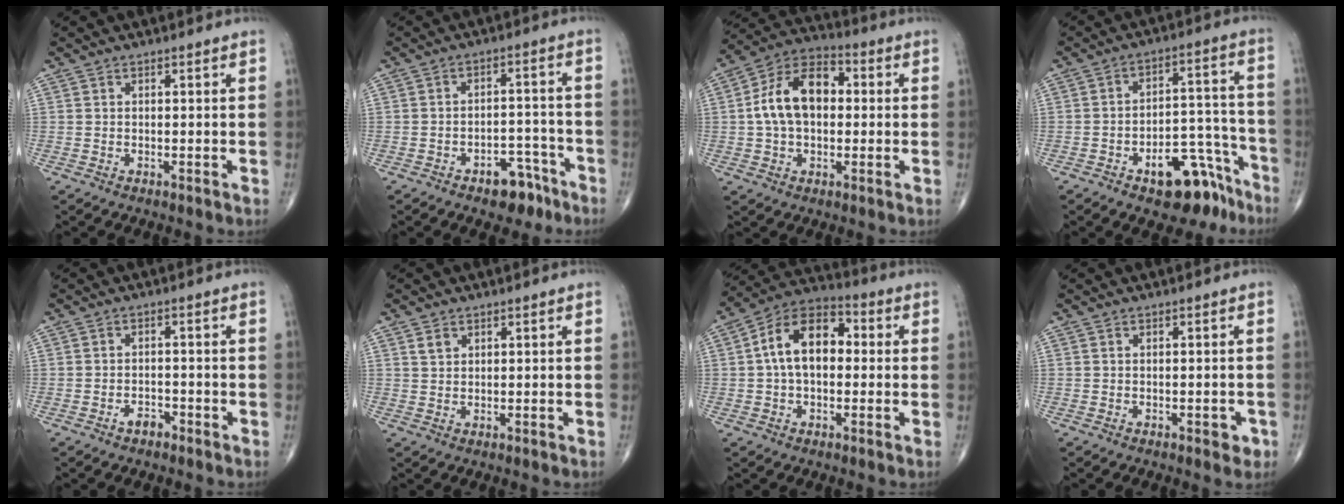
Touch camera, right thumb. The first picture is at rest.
{"total": 7.0, "force": [-4.6, 3.9, 3.6], "torque": [-0.021, 0.042, -0.065]}
{"total": 13.8, "force": [1.1, 8.9, 10.5], "torque": [-0.176, 0.032, 0.008]}
{"total": 13.6, "force": [-8.4, 6.6, 8.4], "torque": [-0.068, 0.083, -0.114]}
{"total": 2.4, "force": [-1.6, 1.4, 1.1], "torque": [-0.014, 0.012, -0.025]}
{"total": 2.2, "force": [1.2, 1.5, 1.0], "torque": [-0.012, -0.003, 0.024]}
{"total": 13.0, "force": [1.1, 8.1, 10.1], "torque": [-0.157, 0.036, 0.004]}
{"total": 2.2, "force": [-0.9, 1.1, 1.6], "torque": [-0.014, 0.003, -0.010]}